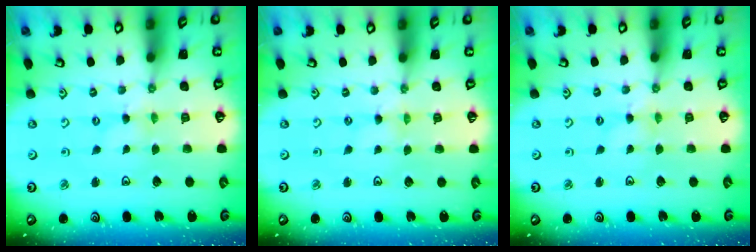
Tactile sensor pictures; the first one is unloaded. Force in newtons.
{"total": 0.0}
{"total": 0.0}